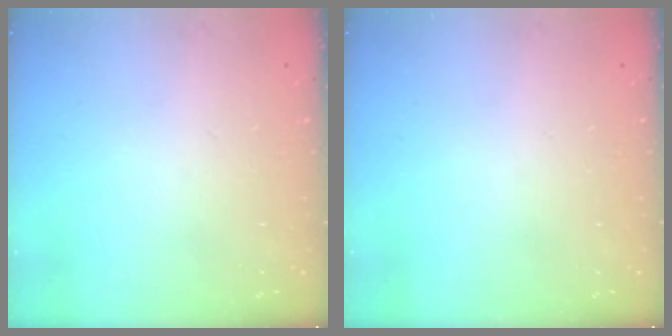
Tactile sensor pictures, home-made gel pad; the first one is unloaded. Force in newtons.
{"total": 0.0}